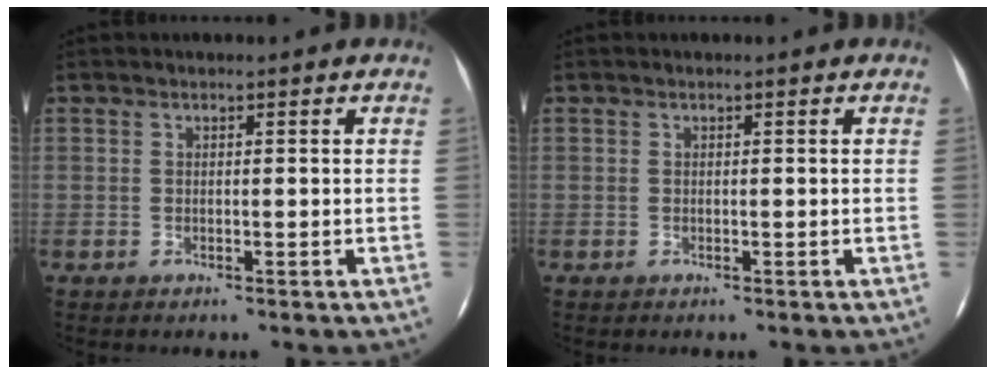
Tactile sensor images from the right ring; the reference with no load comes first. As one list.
[{"total": 0.0}]